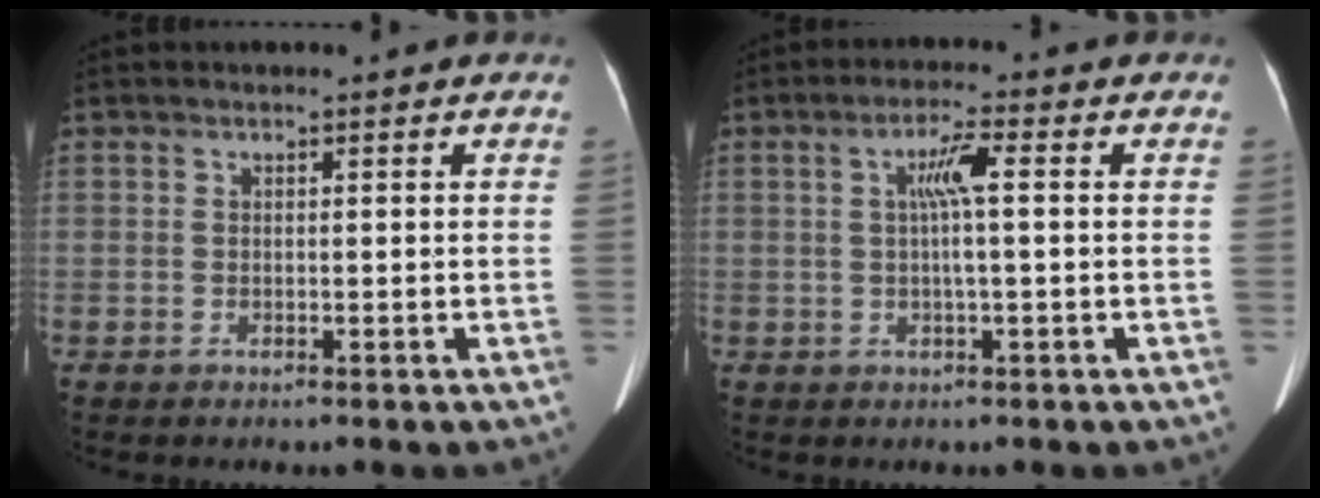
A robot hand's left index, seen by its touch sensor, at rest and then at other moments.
{"total": 4.5, "force": [0.6, 0.2, 4.5], "torque": [-0.085, 0.013, 0.010]}